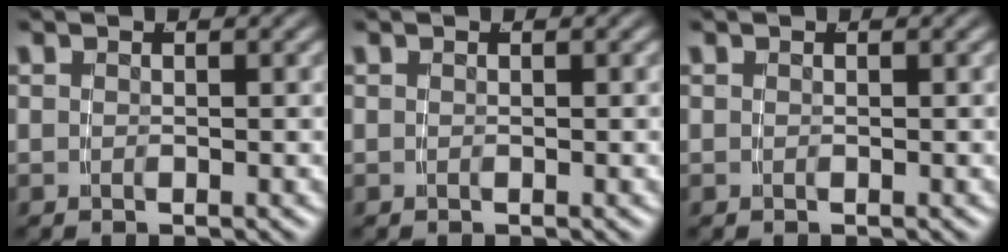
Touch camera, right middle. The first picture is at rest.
{"total": 0.0}
{"total": 0.0}